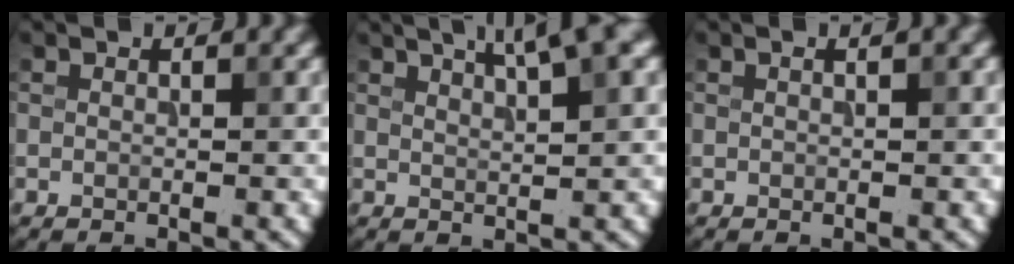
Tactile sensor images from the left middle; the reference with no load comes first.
{"total": 4.7, "force": [2.9, 0.7, 3.6], "torque": [-0.050, 0.013, 0.046]}
{"total": 1.1, "force": [0.3, 0.2, 1.0], "torque": [-0.017, 0.005, 0.000]}